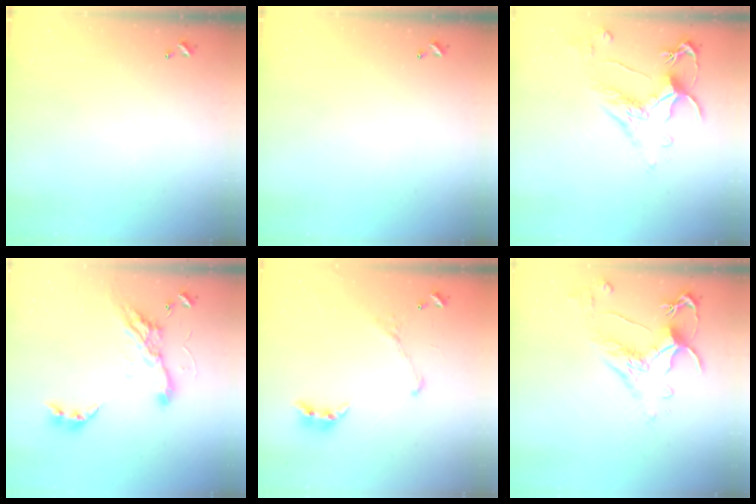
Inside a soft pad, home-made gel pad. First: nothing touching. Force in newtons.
{"total": 0.0}
{"total": 2.5, "press": 2.1, "slide": 1.4}
{"total": 13.4, "press": 13.3, "slide": 0.8}
{"total": 2.0, "press": 2.0, "slide": 0.4}
{"total": 2.5, "press": 2.1, "slide": 1.2}